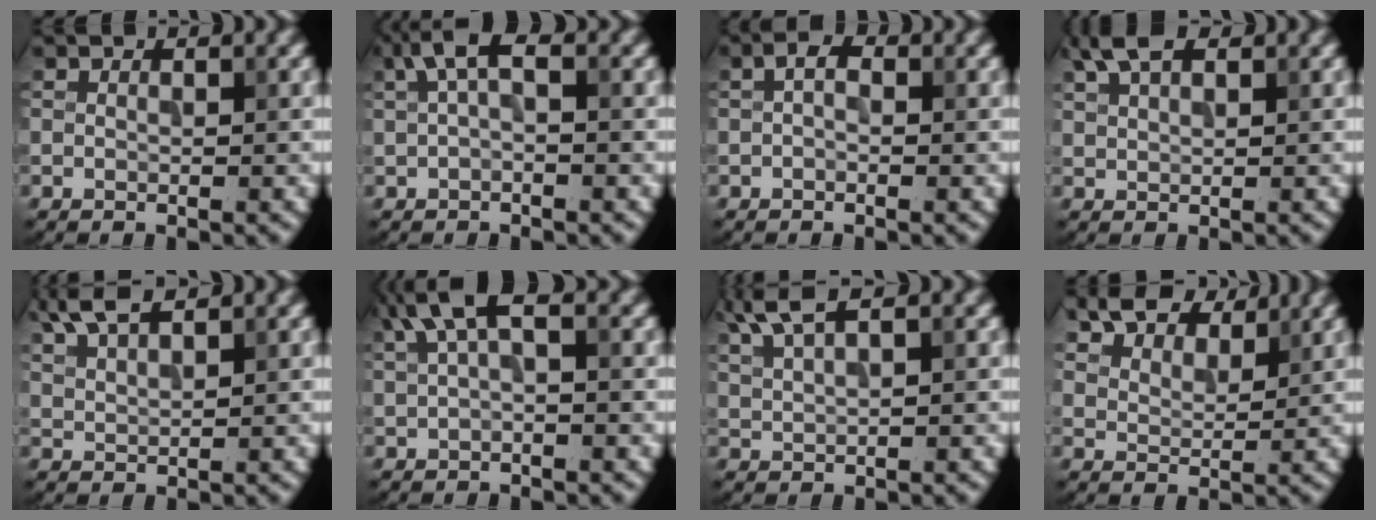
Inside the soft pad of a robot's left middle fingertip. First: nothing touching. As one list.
[{"total": 3.1, "force": [1.1, 1.2, 2.7], "torque": [-0.051, 0.012, 0.013]}, {"total": 1.4, "force": [-0.1, 0.8, 1.1], "torque": [-0.020, 0.004, -0.006]}, {"total": 3.6, "force": [2.3, 1.6, 2.3], "torque": [-0.052, 0.012, 0.048]}, {"total": 3.9, "force": [3.0, 0.9, 2.3], "torque": [-0.051, 0.012, 0.060]}, {"total": 3.9, "force": [1.7, 1.3, 3.3], "torque": [-0.061, 0.008, 0.028]}, {"total": 3.6, "force": [2.6, 0.8, 2.4], "torque": [-0.054, 0.013, 0.057]}, {"total": 6.7, "force": [5.6, 2.7, 2.5], "torque": [-0.064, -0.009, 0.108]}]